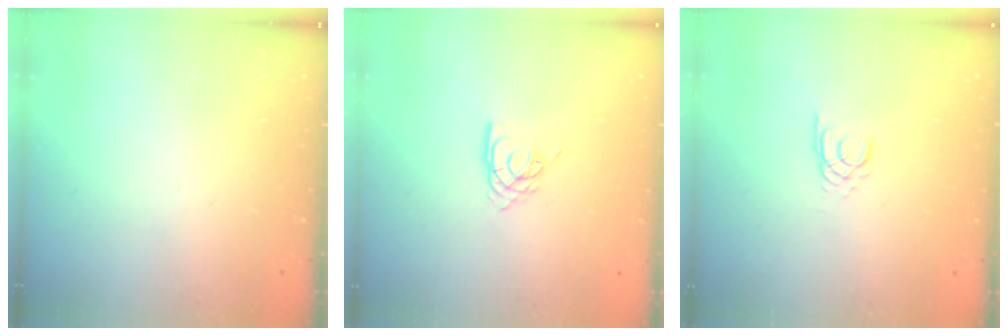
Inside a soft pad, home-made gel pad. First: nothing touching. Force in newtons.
{"total": 7.9, "press": 7.8, "slide": 0.9}
{"total": 2.2, "press": 2.2, "slide": 0.2}